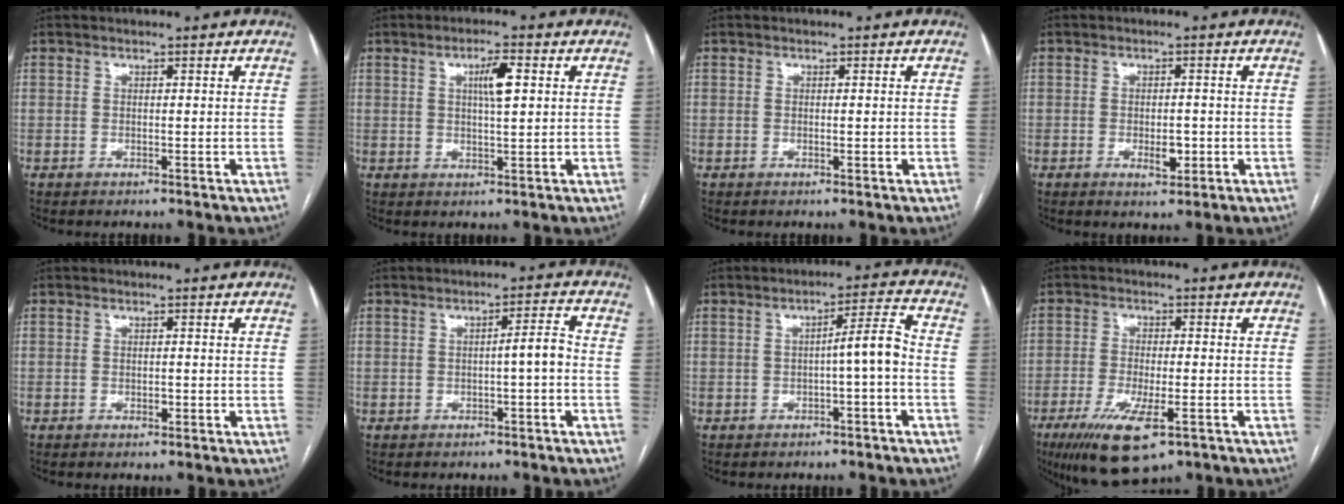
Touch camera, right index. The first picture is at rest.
{"total": 4.5, "force": [1.3, 0.7, 4.3], "torque": [-0.076, 0.004, 0.022]}
{"total": 0.7, "force": [-0.1, 0.1, 0.6], "torque": [-0.012, -0.003, 0.000]}
{"total": 3.2, "force": [-0.9, 1.4, 2.7], "torque": [-0.043, -0.001, -0.009]}
{"total": 0.8, "force": [-0.2, 0.4, 0.6], "torque": [-0.010, -0.001, -0.004]}
{"total": 3.3, "force": [-0.7, 0.1, 3.2], "torque": [-0.043, 0.008, -0.011]}
{"total": 4.9, "force": [-1.1, -0.1, 4.8], "torque": [-0.067, 0.014, -0.017]}
{"total": 10.9, "force": [-6.1, 2.8, 8.6], "torque": [-0.156, -0.025, -0.097]}